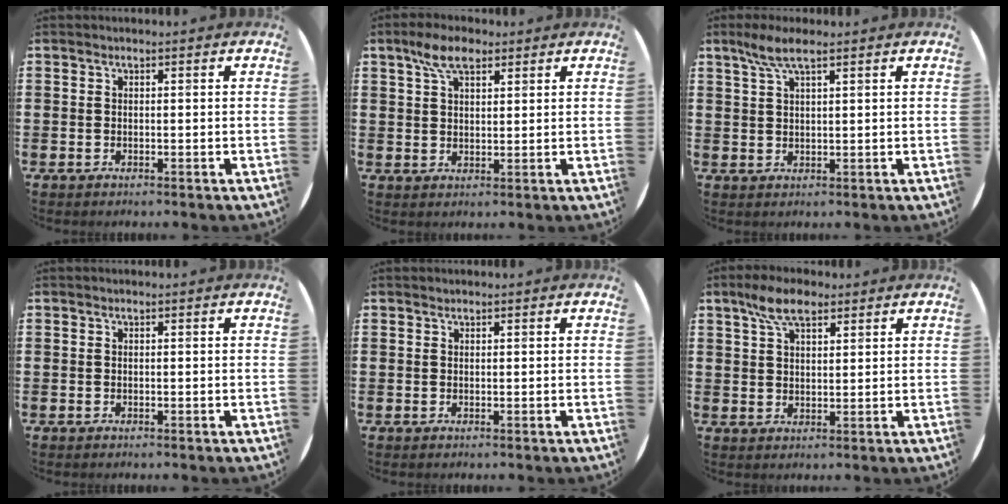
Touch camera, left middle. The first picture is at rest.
{"total": 5.6, "force": [3.7, 2.5, 3.3], "torque": [-0.057, 0.003, 0.064]}
{"total": 3.9, "force": [2.6, 0.7, 2.8], "torque": [-0.062, 0.005, 0.047]}
{"total": 0.0}
{"total": 0.0}
{"total": 6.1, "force": [4.2, 2.6, 3.5], "torque": [-0.064, -0.002, 0.074]}